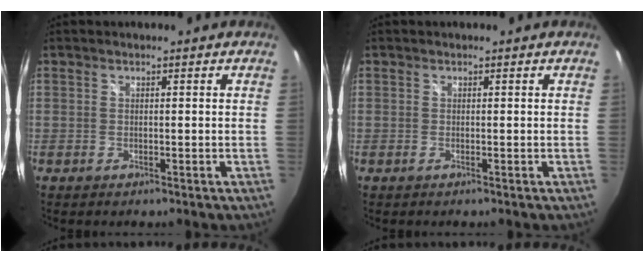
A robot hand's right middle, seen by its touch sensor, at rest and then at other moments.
{"total": 0.0}